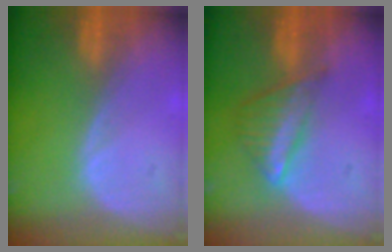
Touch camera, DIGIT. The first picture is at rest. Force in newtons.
{"total": 6.1, "press": 5.4, "slide": 2.9}